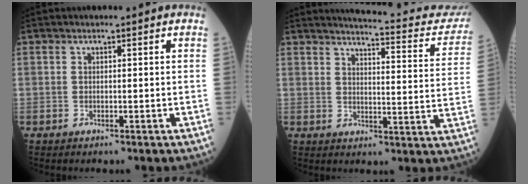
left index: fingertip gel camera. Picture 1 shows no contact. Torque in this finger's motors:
{"motor_torque": [0.66, -1.28, -0.22, 0.01]}